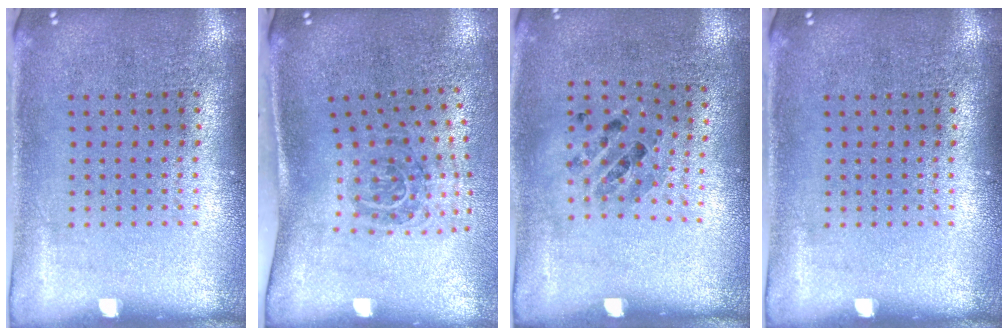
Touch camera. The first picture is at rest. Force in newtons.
{"total": 1.8, "press": 1.2, "slide": 1.4}
{"total": 0.8, "press": 0.7, "slide": 0.4}
{"total": 0.0}